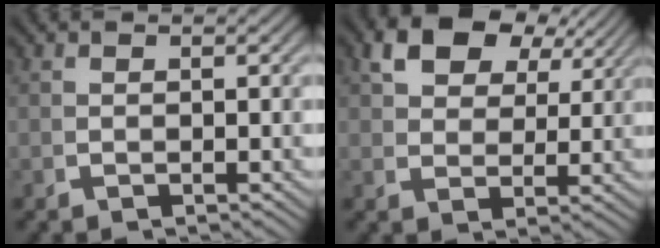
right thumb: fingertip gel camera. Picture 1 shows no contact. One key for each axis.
{"total": 6.8, "fx": 4.6, "fy": 3.3, "fz": 3.7, "tx": -0.069, "ty": 0.011, "tz": 0.082}